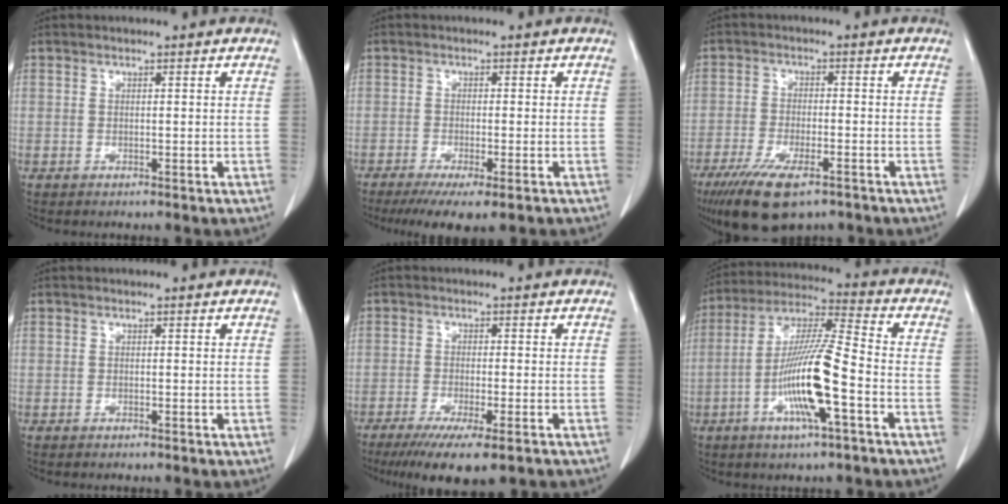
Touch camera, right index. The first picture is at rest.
{"total": 7.8, "force": [-5.6, 1.1, 5.3], "torque": [-0.077, -0.019, -0.085]}
{"total": 10.4, "force": [-7.0, 3.1, 7.1], "torque": [-0.128, -0.020, -0.114]}
{"total": 0.0}
{"total": 10.0, "force": [-7.1, 1.5, 6.9], "torque": [-0.100, -0.022, -0.108]}
{"total": 14.1, "force": [-4.5, 0.8, 13.4], "torque": [-0.264, -0.001, -0.088]}